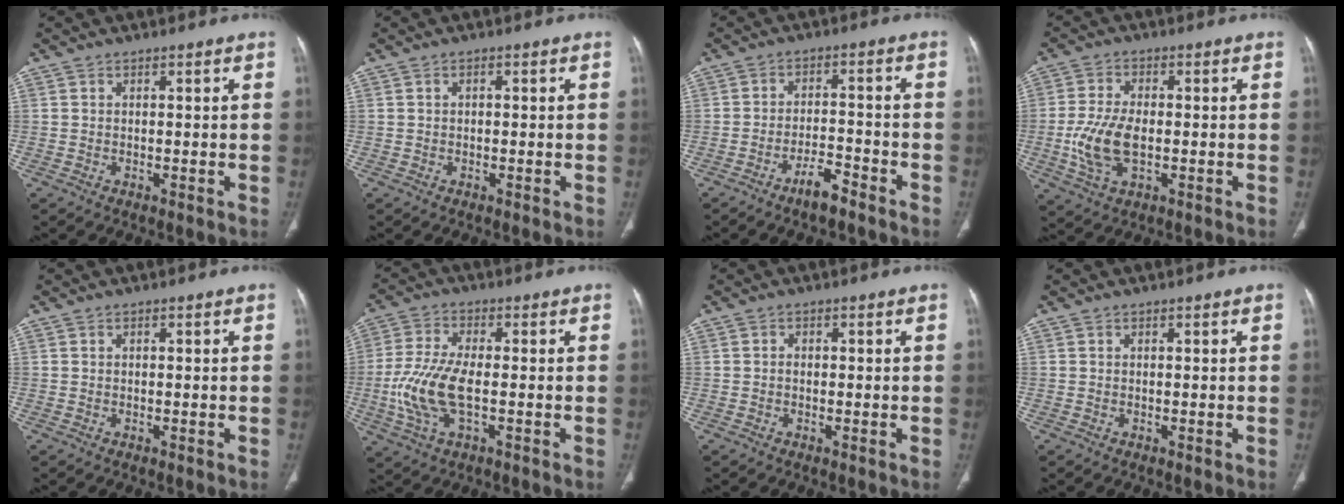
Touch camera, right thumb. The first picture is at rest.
{"total": 0.6, "force": [0.1, 0.4, 0.5], "torque": [-0.005, 0.002, 0.000]}
{"total": 5.3, "force": [-4.2, 1.3, 2.9], "torque": [-0.054, 0.030, -0.076]}
{"total": 9.4, "force": [-1.3, 5.2, 7.8], "torque": [-0.167, 0.002, -0.024]}
{"total": 0.0}
{"total": 10.7, "force": [-1.8, 4.5, 9.6], "torque": [-0.224, 0.004, -0.036]}
{"total": 0.8, "force": [-0.2, 0.6, 0.4], "torque": [-0.001, 0.002, -0.006]}
{"total": 0.0}